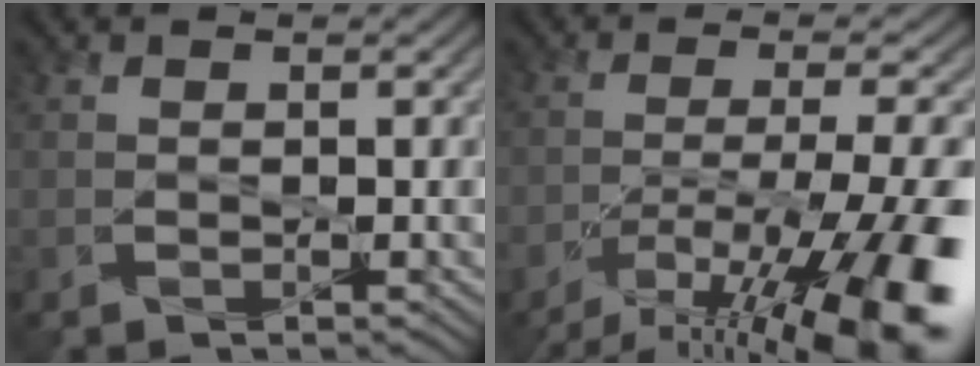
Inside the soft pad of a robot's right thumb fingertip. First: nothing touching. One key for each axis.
{"total": 16.1, "fx": -9.3, "fy": 4.5, "fz": 12.3, "tx": -0.201, "ty": -0.016, "tz": -0.143}